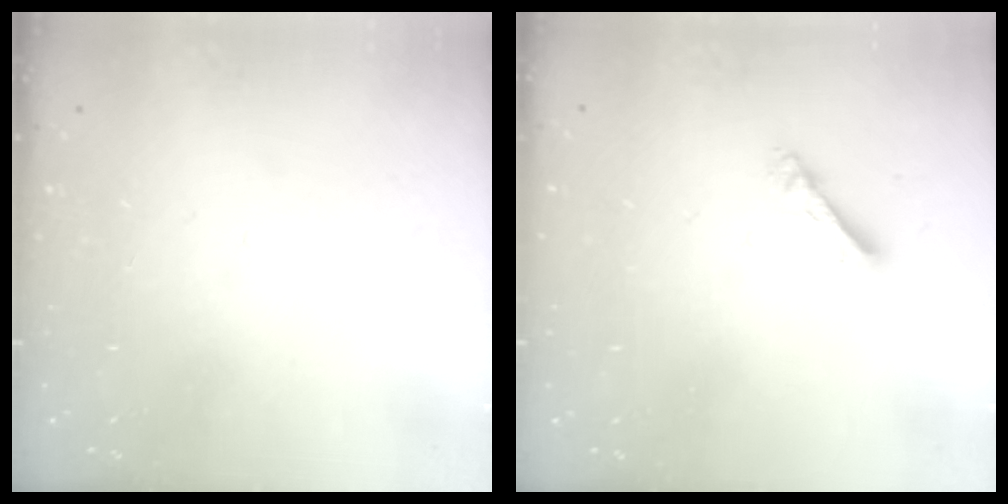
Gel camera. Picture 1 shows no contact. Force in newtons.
{"total": 3.7, "press": 3.7, "slide": 0.5}